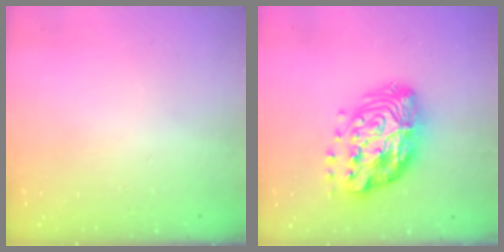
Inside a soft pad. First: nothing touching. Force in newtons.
{"total": 18.2, "press": 18.1, "slide": 1.3}